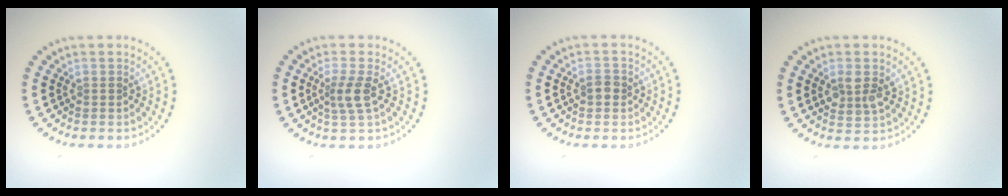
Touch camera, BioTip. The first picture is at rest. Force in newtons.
{"total": 2.3, "press": 1.7, "slide": 1.5}
{"total": 1.4, "press": 1.4, "slide": 0.1}
{"total": 2.4, "press": 2.4, "slide": 0.4}